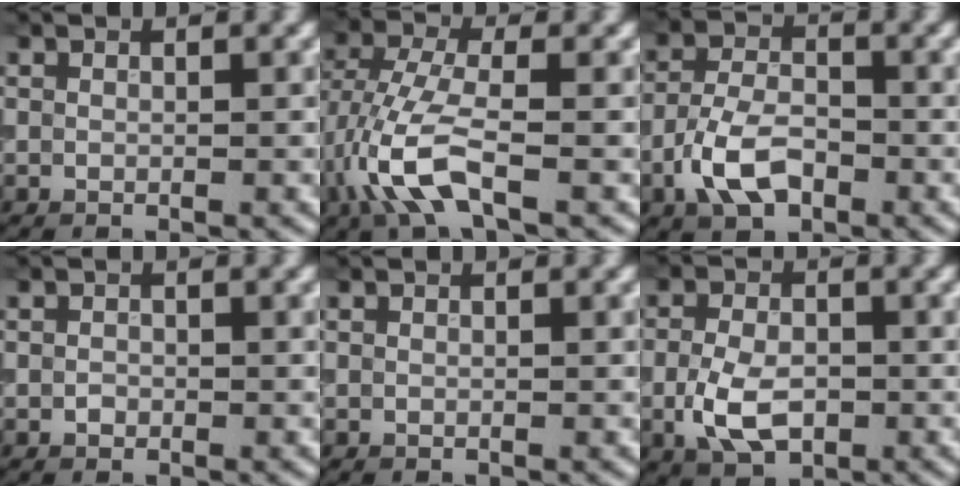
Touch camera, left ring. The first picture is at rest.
{"total": 6.1, "force": [-2.0, 2.5, 5.1], "torque": [-0.124, 0.001, -0.046]}
{"total": 5.2, "force": [-2.4, 2.9, 3.6], "torque": [-0.069, 0.003, -0.054]}
{"total": 0.6, "force": [-0.2, 0.5, 0.2], "torque": [-0.001, -0.002, -0.005]}
{"total": 0.0}
{"total": 4.8, "force": [-1.3, 2.9, 3.6], "torque": [-0.077, -0.006, -0.027]}